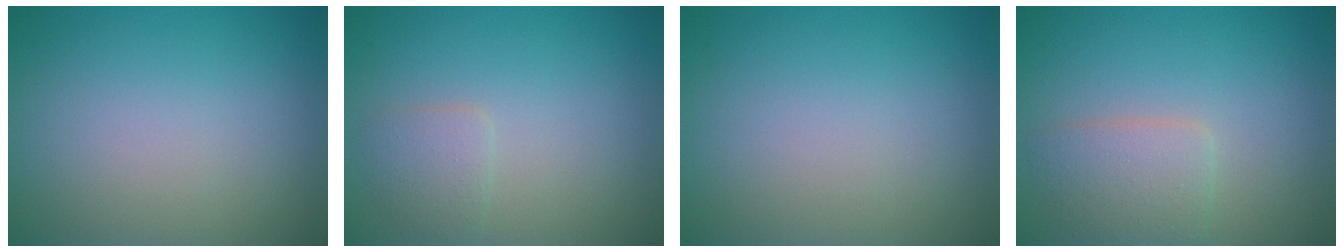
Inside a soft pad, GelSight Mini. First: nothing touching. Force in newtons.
{"total": 1.6, "press": 1.6, "slide": 0.1}
{"total": 0.0}
{"total": 2.8, "press": 2.8, "slide": 0.0}